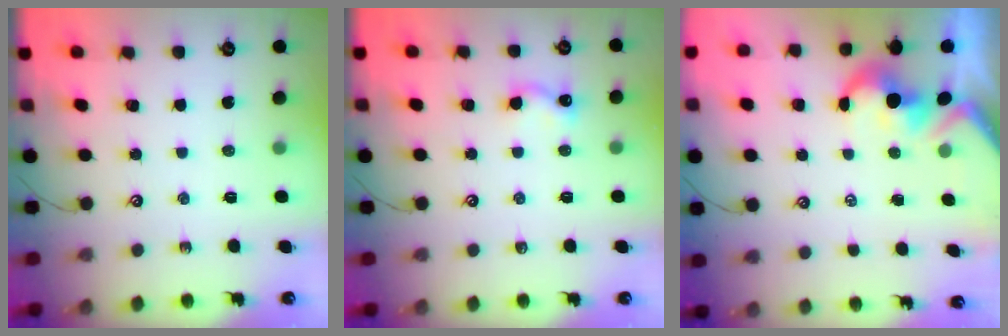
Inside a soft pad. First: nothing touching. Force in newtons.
{"total": 5.3, "press": 5.3, "slide": 0.6}
{"total": 2.1, "press": 1.9, "slide": 0.8}